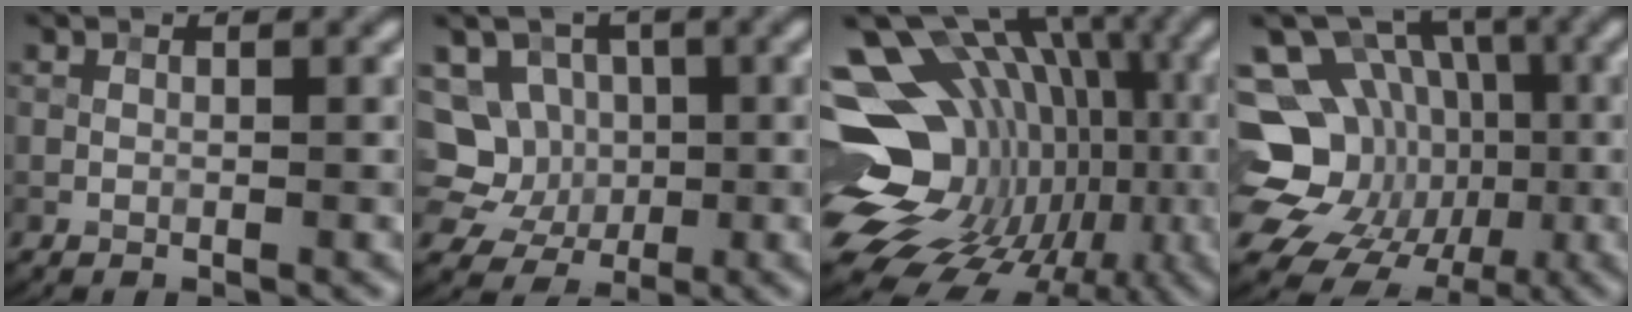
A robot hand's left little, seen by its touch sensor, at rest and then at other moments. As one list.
[{"total": 6.5, "force": [-0.3, 6.0, 2.5], "torque": [-0.039, 0.026, -0.035]}, {"total": 19.8, "force": [-3.1, 14.6, 13.1], "torque": [-0.193, 0.019, -0.048]}, {"total": 17.3, "force": [-3.6, 14.9, 8.1], "torque": [-0.160, 0.002, -0.067]}]